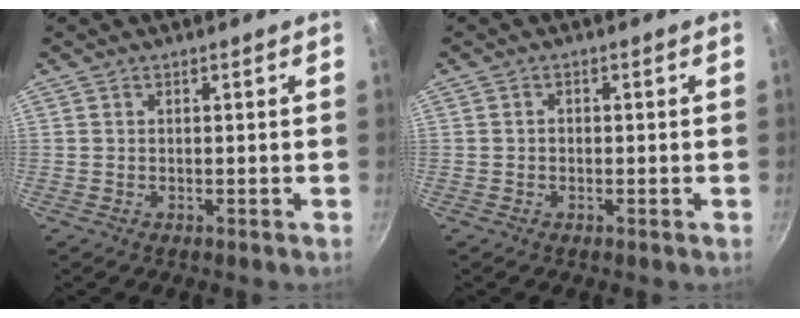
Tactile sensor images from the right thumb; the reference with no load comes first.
{"total": 0.9, "force": [-0.3, 0.7, 0.4], "torque": [-0.005, 0.003, -0.007]}